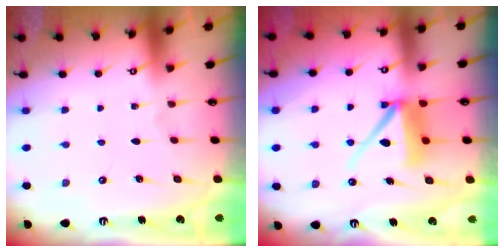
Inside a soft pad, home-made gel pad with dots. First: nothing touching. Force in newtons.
{"total": 8.6, "press": 8.5, "slide": 1.1}